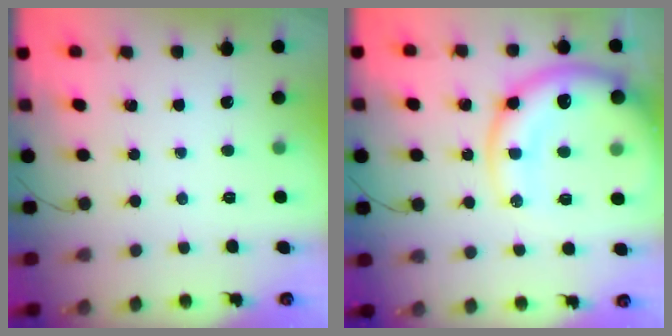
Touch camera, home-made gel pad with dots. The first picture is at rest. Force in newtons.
{"total": 18.2, "press": 17.7, "slide": 3.9}